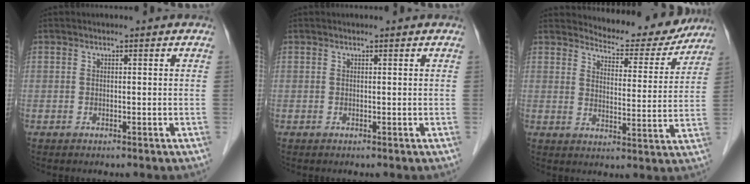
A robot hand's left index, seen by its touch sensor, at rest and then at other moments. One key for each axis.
{"total": 0.8, "fx": 0.8, "fy": 0.1, "fz": 0.2, "tx": -0.008, "ty": 0.013, "tz": 0.012}
{"total": 11.9, "fx": 11.5, "fy": 2.5, "fz": 1.5, "tx": -0.016, "ty": -0.021, "tz": 0.143}